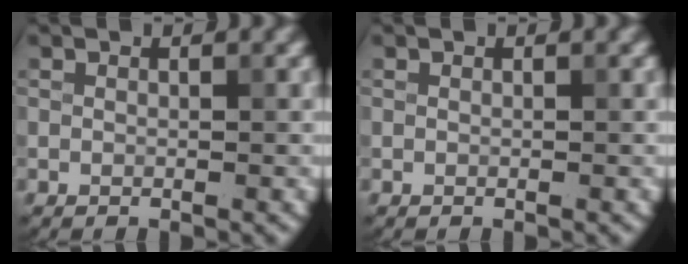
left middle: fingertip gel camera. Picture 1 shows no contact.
{"total": 0.0}